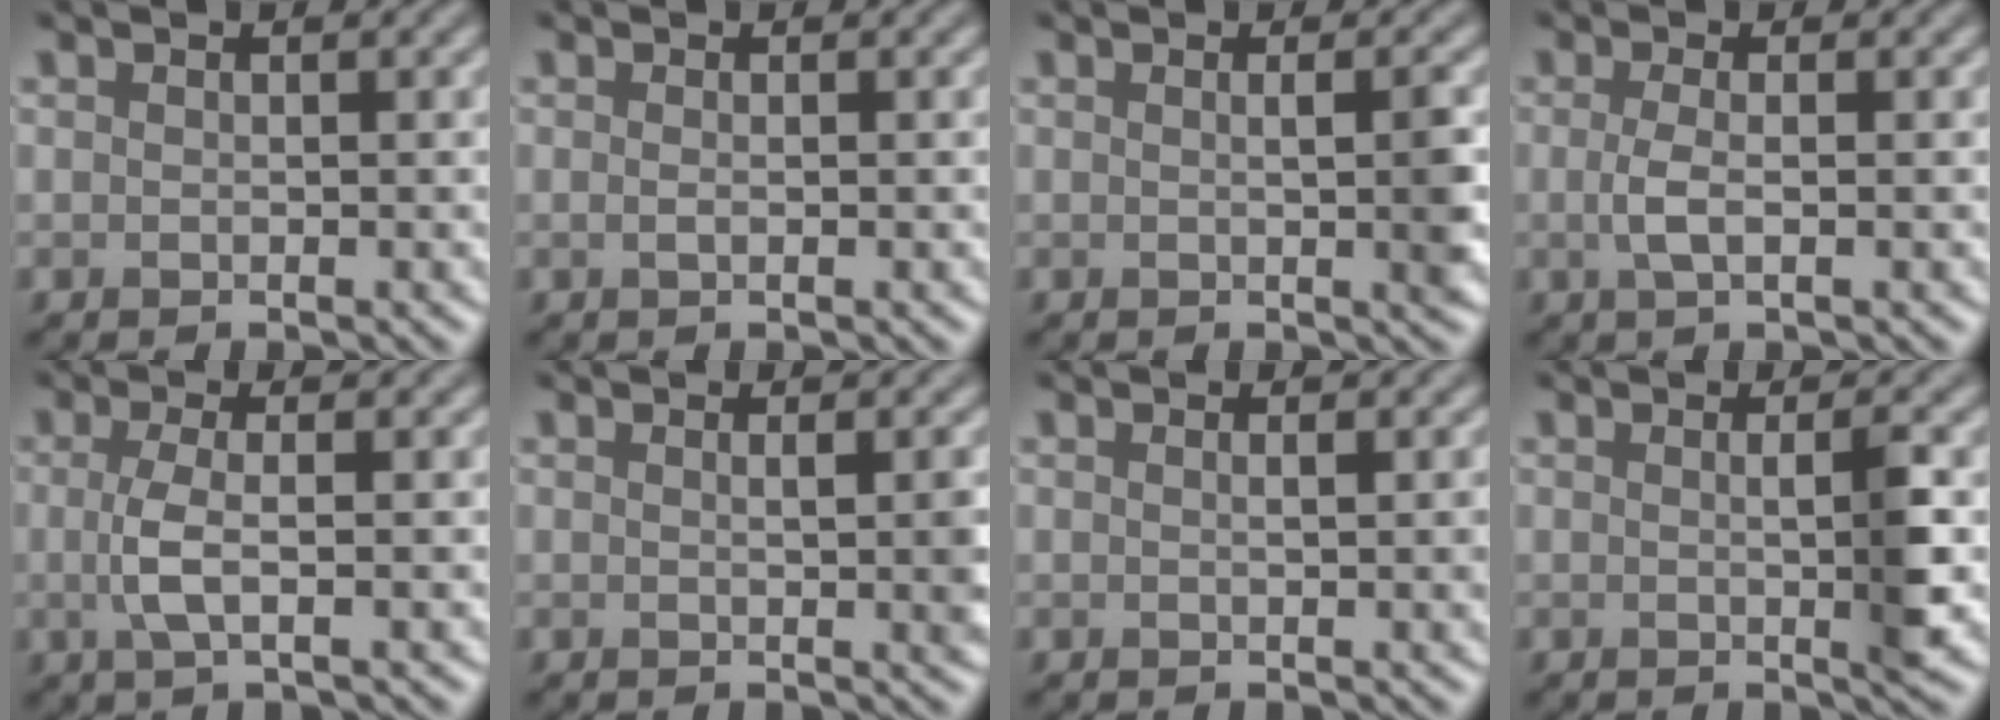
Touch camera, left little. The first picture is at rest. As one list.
[{"total": 0.8, "force": [0.0, 0.3, 0.7], "torque": [-0.013, -0.002, -0.004]}, {"total": 2.3, "force": [0.1, 0.5, 2.3], "torque": [-0.029, 0.002, -0.003]}, {"total": 2.1, "force": [-0.2, 0.6, 2.0], "torque": [-0.041, -0.002, -0.006]}, {"total": 2.8, "force": [-0.1, 0.8, 2.7], "torque": [-0.058, -0.003, -0.004]}, {"total": 1.8, "force": [0.3, 0.4, 1.8], "torque": [-0.021, 0.003, 0.001]}, {"total": 1.4, "force": [0.2, 0.4, 1.4], "torque": [-0.014, 0.003, 0.000]}, {"total": 2.9, "force": [0.0, 0.5, 2.9], "torque": [-0.044, -0.003, -0.004]}]